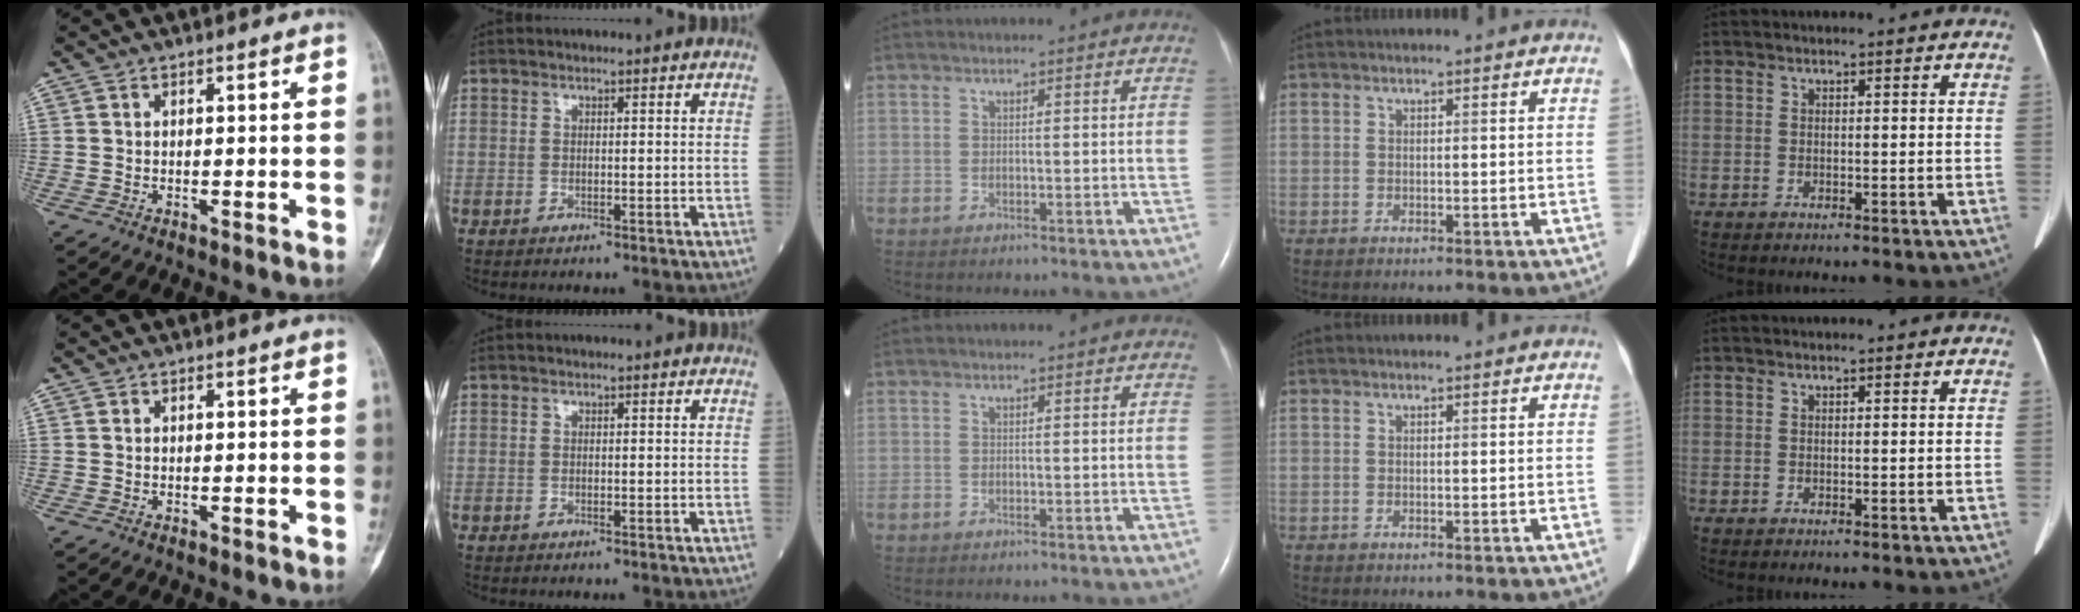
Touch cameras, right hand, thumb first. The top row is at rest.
{}